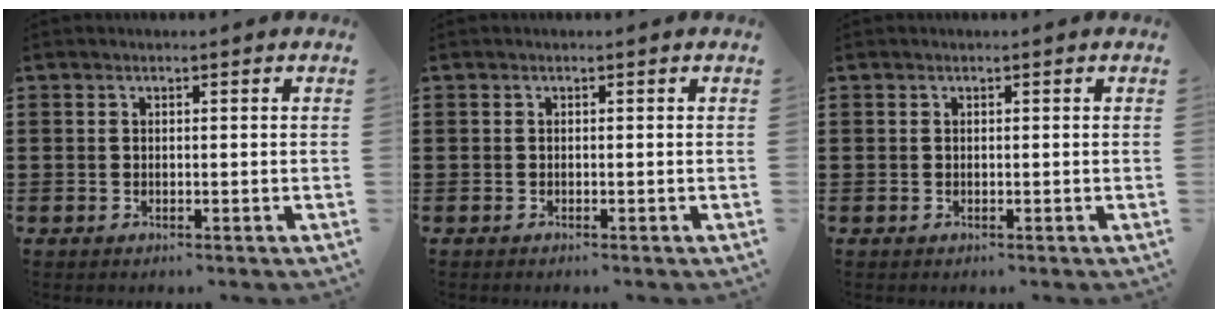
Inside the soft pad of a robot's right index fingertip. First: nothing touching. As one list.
[{"total": 0.0}, {"total": 0.0}]